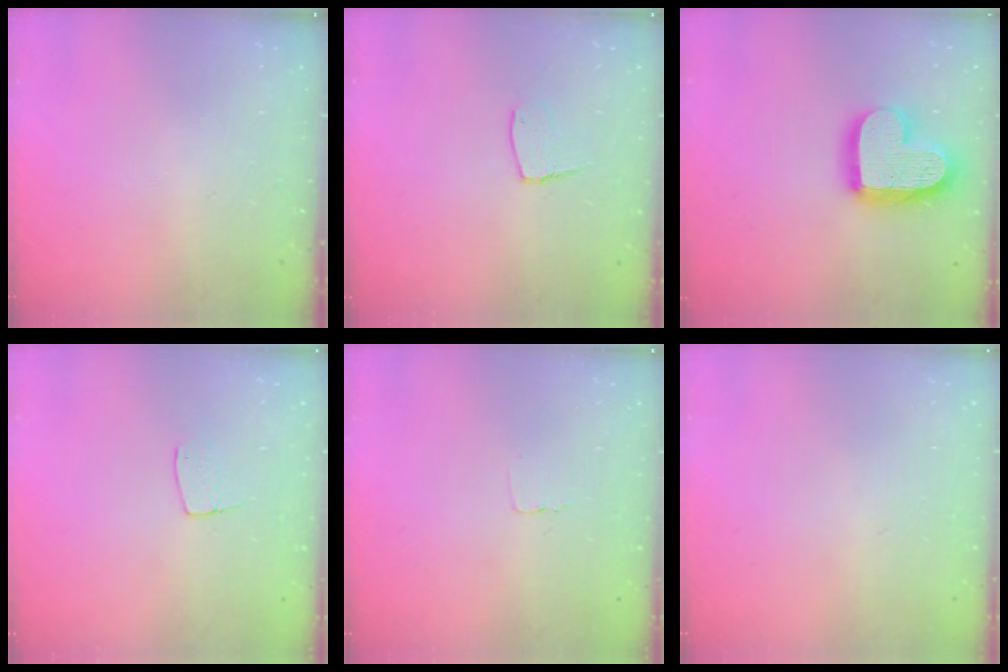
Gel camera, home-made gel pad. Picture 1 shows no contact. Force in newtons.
{"total": 7.0, "press": 7.0, "slide": 0.5}
{"total": 18.6, "press": 18.6, "slide": 1.3}
{"total": 5.5, "press": 5.5, "slide": 0.4}
{"total": 2.6, "press": 2.6, "slide": 0.1}
{"total": 0.0}